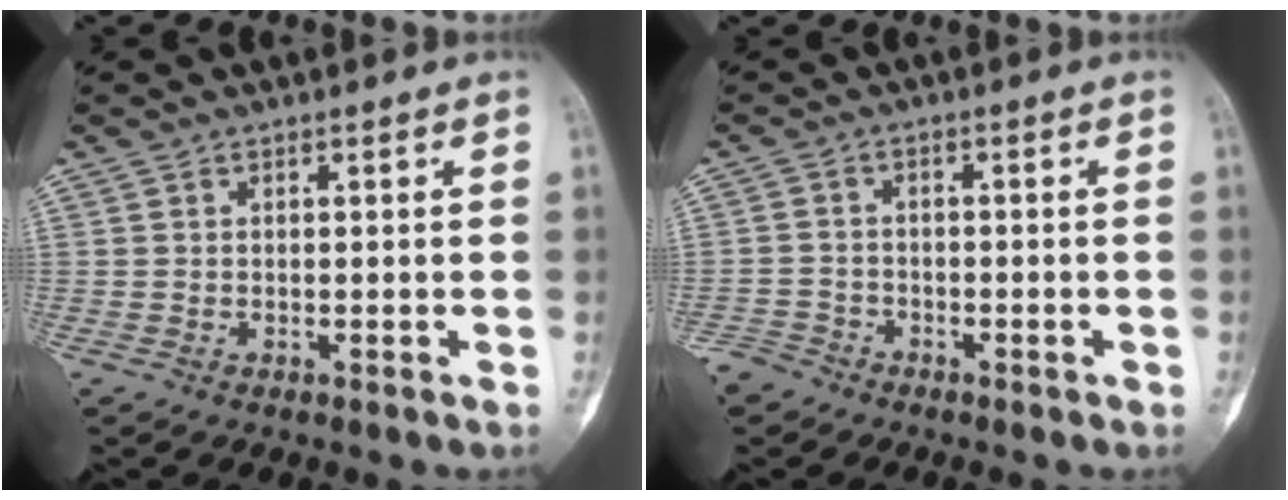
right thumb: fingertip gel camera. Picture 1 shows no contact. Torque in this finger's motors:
{"motor_torque": [0.70, -0.36, -0.15, 0.03, -0.01]}